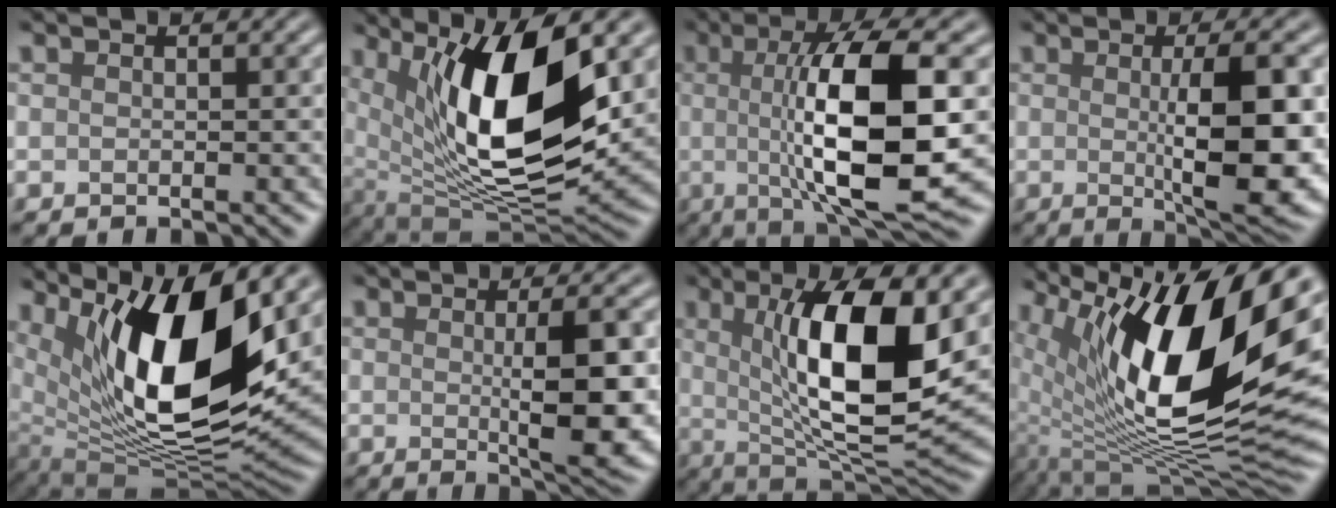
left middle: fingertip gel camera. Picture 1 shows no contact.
{"total": 12.6, "force": [3.7, 4.6, 11.1], "torque": [-0.179, -0.019, 0.072]}
{"total": 12.2, "force": [0.1, 3.2, 11.8], "torque": [-0.177, -0.004, 0.002]}
{"total": 9.2, "force": [-0.2, 2.2, 9.0], "torque": [-0.124, -0.008, 0.003]}
{"total": 14.0, "force": [5.4, 4.9, 12.0], "torque": [-0.200, -0.012, 0.099]}
{"total": 7.3, "force": [0.0, 1.6, 7.2], "torque": [-0.101, -0.005, 0.006]}
{"total": 12.1, "force": [2.2, 3.7, 11.3], "torque": [-0.177, -0.009, 0.043]}
{"total": 17.0, "force": [5.2, 6.4, 14.8], "torque": [-0.249, -0.004, 0.094]}